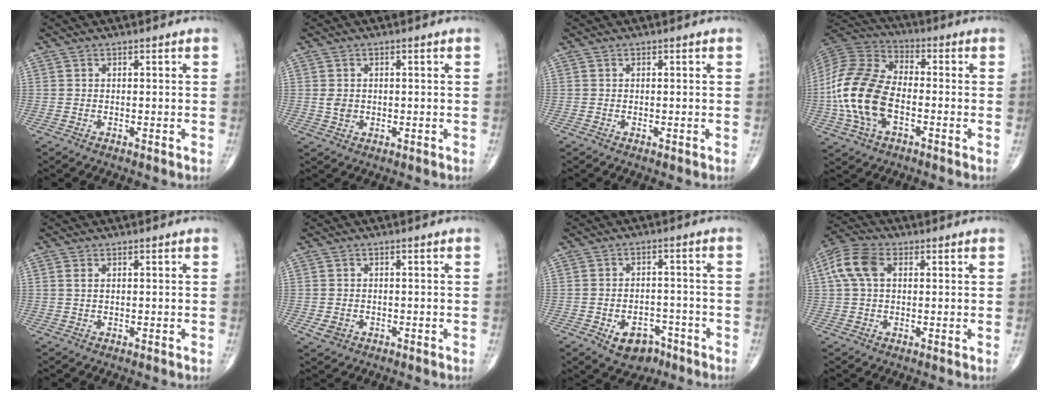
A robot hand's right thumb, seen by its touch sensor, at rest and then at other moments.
{"total": 2.4, "force": [0.1, 1.9, 1.4], "torque": [-0.020, -0.001, 0.005]}
{"total": 0.0}
{"total": 17.6, "force": [-3.5, 10.3, 13.8], "torque": [-0.287, 0.026, -0.070]}
{"total": 0.6, "force": [0.2, 0.3, 0.5], "torque": [-0.011, 0.003, 0.005]}
{"total": 2.3, "force": [-0.7, 1.9, 1.1], "torque": [-0.013, 0.003, -0.006]}
{"total": 7.4, "force": [-4.0, 5.2, 3.6], "torque": [-0.031, 0.036, -0.052]}
{"total": 7.9, "force": [1.9, 4.9, 5.9], "torque": [-0.133, 0.021, 0.032]}